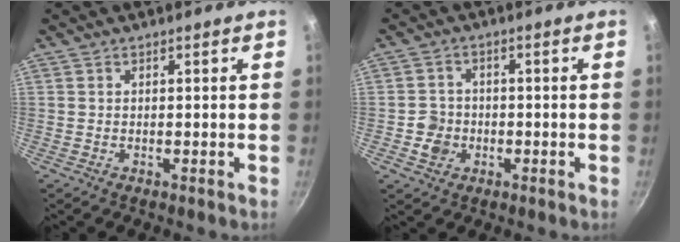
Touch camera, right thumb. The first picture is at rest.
{"total": 4.4, "force": [-1.2, 4.0, 1.3], "torque": [-0.003, 0.016, -0.023]}